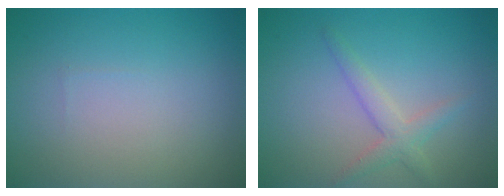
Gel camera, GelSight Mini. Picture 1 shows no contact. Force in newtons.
{"total": 2.3, "press": 2.3, "slide": 0.1}